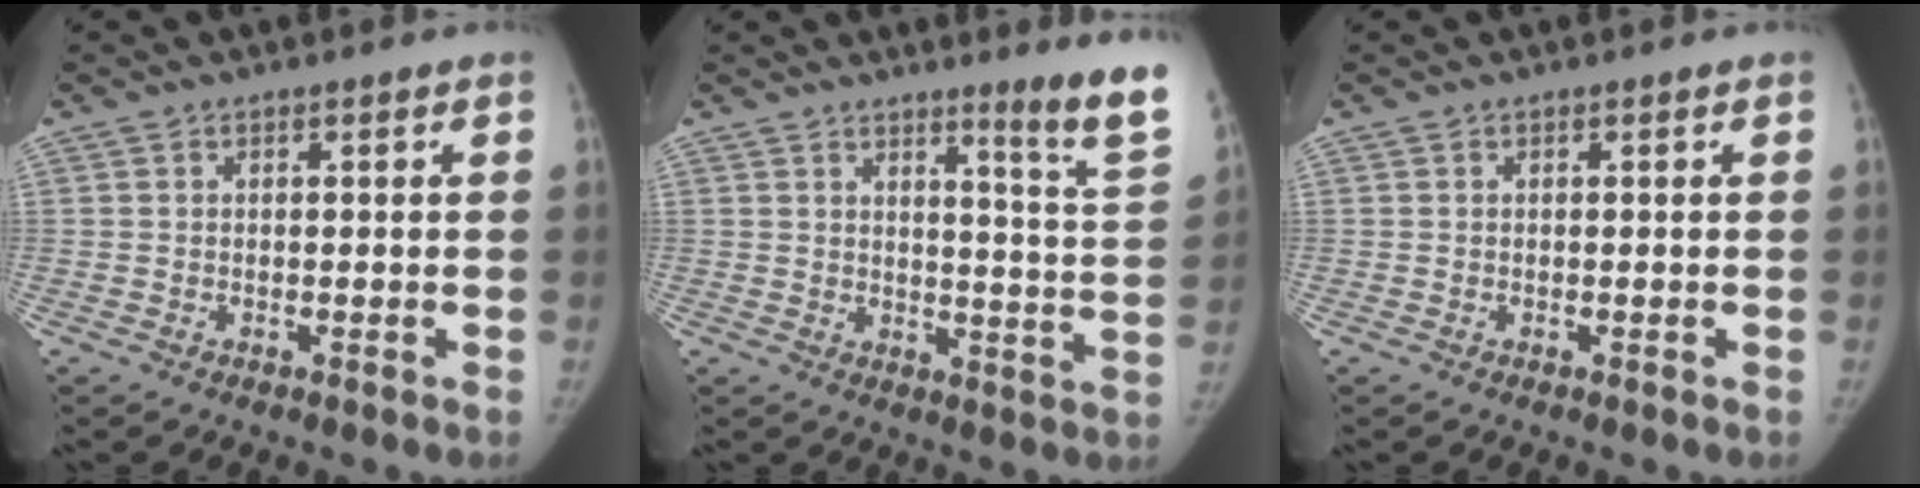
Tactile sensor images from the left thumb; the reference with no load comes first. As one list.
[{"total": 10.4, "force": [7.7, -0.9, 7.0], "torque": [-0.082, -0.080, 0.092]}, {"total": 0.0}]